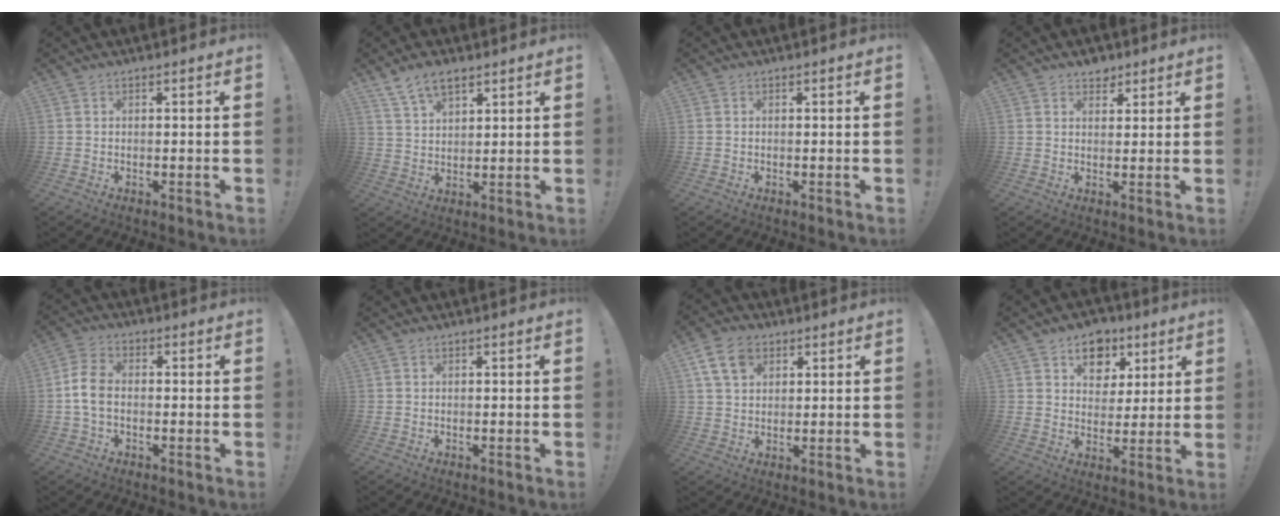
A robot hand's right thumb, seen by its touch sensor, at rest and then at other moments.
{"total": 7.4, "force": [5.0, 3.6, 4.1], "torque": [-0.067, -0.020, 0.095]}
{"total": 0.0}
{"total": 4.4, "force": [3.2, 2.9, 1.0], "torque": [0.001, -0.018, 0.055]}
{"total": 7.6, "force": [-0.9, 4.9, 5.7], "torque": [-0.126, 0.011, -0.011]}
{"total": 0.0}
{"total": 9.6, "force": [4.6, 6.6, 5.3], "torque": [-0.093, -0.001, 0.091]}
{"total": 10.9, "force": [5.8, 8.3, 4.0], "torque": [-0.047, -0.029, 0.111]}